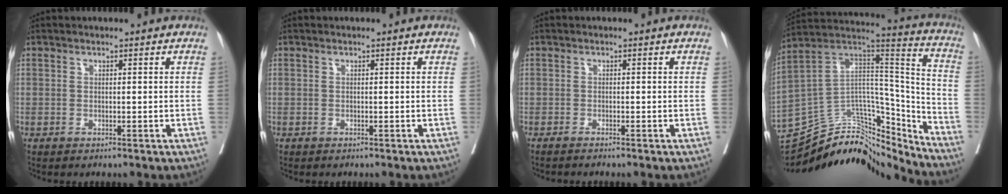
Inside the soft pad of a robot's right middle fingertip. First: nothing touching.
{"total": 0.0}
{"total": 1.7, "force": [-1.5, -0.3, 0.8], "torque": [-0.013, 0.000, -0.020]}
{"total": 20.9, "force": [-19.2, 6.1, 5.8], "torque": [-0.104, 0.075, -0.312]}